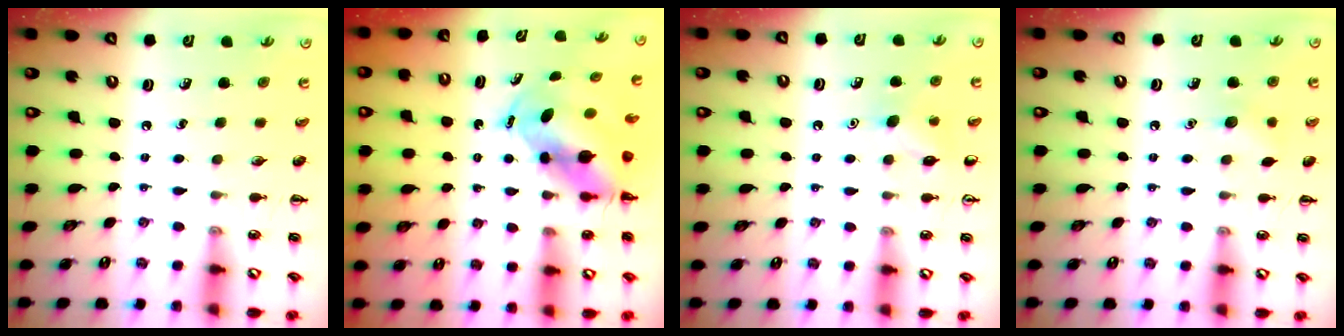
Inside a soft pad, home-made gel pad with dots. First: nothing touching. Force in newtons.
{"total": 6.8, "press": 6.6, "slide": 1.7}
{"total": 6.6, "press": 6.4, "slide": 1.7}
{"total": 5.7, "press": 5.6, "slide": 1.3}